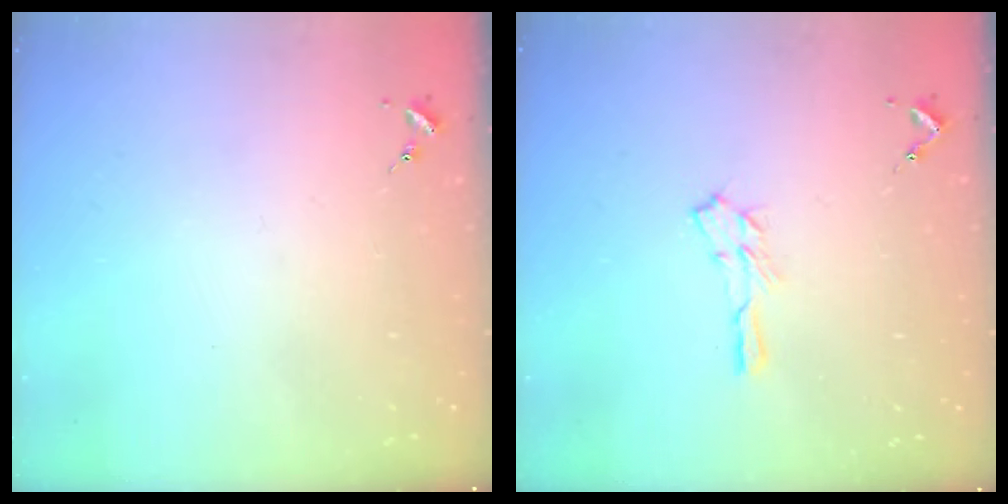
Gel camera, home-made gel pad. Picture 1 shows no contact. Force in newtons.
{"total": 5.1, "press": 5.1, "slide": 0.6}